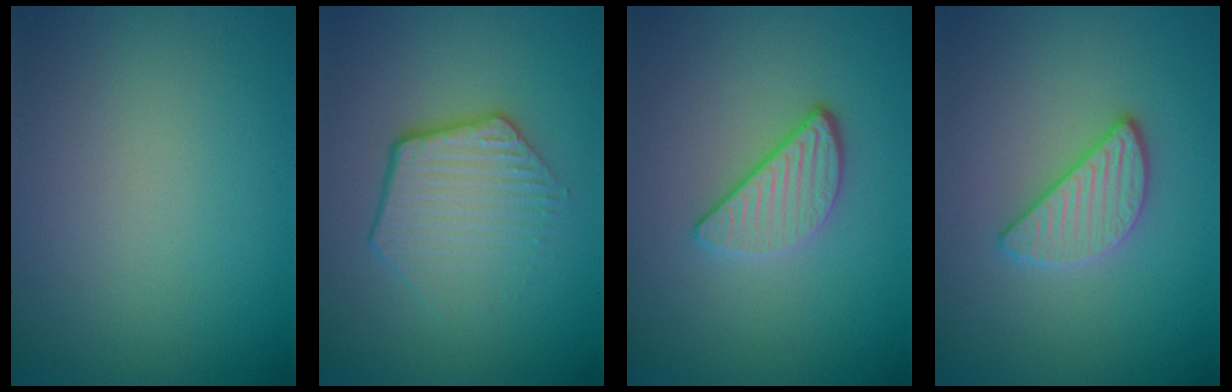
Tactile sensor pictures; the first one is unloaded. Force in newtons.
{"total": 4.2, "press": 3.1, "slide": 2.9}
{"total": 3.3, "press": 2.6, "slide": 2.0}
{"total": 3.0, "press": 2.8, "slide": 1.1}